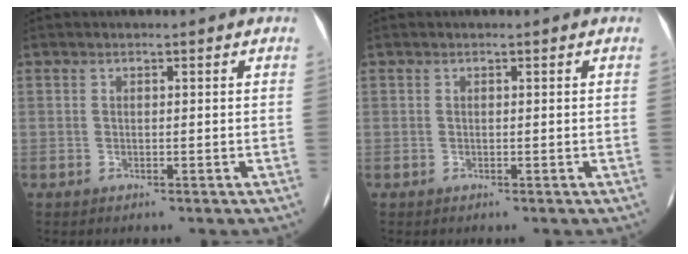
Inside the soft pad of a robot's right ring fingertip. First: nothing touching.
{"total": 0.0}